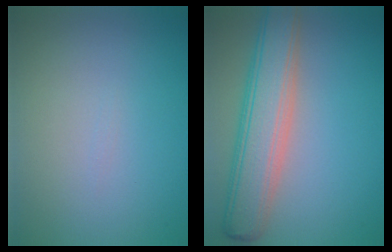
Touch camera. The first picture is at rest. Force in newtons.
{"total": 6.8, "press": 6.8, "slide": 0.5}